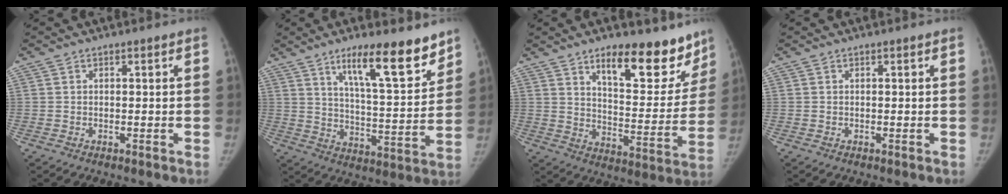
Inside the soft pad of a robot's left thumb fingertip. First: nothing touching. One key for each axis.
{"total": 15.7, "fx": 10.7, "fy": 3.7, "fz": 10.9, "tx": -0.139, "ty": -0.073, "tz": 0.177}
{"total": 18.2, "fx": 12.9, "fy": 7.4, "fz": 10.5, "tx": -0.078, "ty": -0.089, "tz": 0.189}
{"total": 0.0}